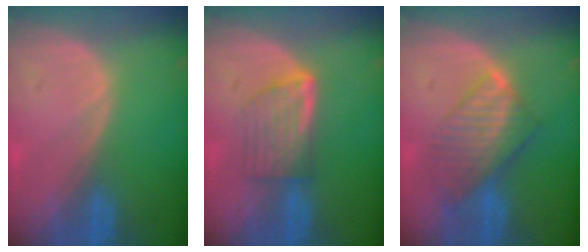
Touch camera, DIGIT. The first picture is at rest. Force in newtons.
{"total": 5.9, "press": 5.5, "slide": 2.2}
{"total": 8.1, "press": 7.1, "slide": 4.0}